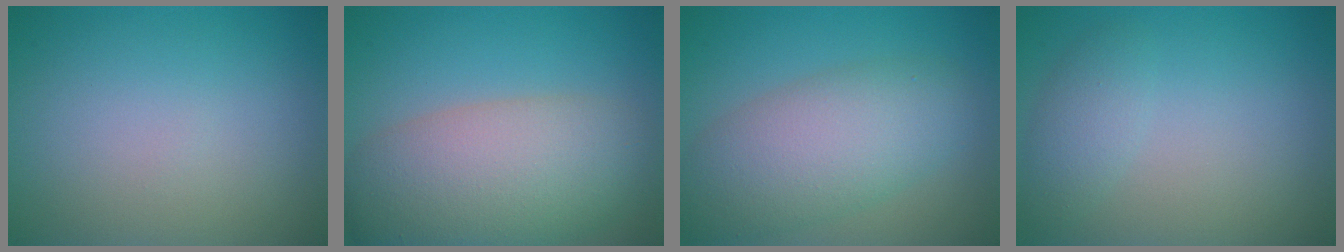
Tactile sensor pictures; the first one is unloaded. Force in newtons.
{"total": 9.2, "press": 9.2, "slide": 0.4}
{"total": 6.7, "press": 6.7, "slide": 0.5}
{"total": 1.9, "press": 1.9, "slide": 0.1}